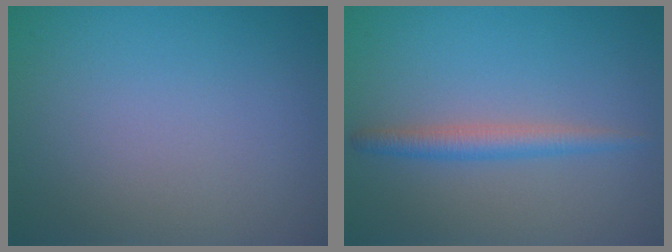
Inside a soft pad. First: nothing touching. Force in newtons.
{"total": 2.2, "press": 2.2, "slide": 0.1}